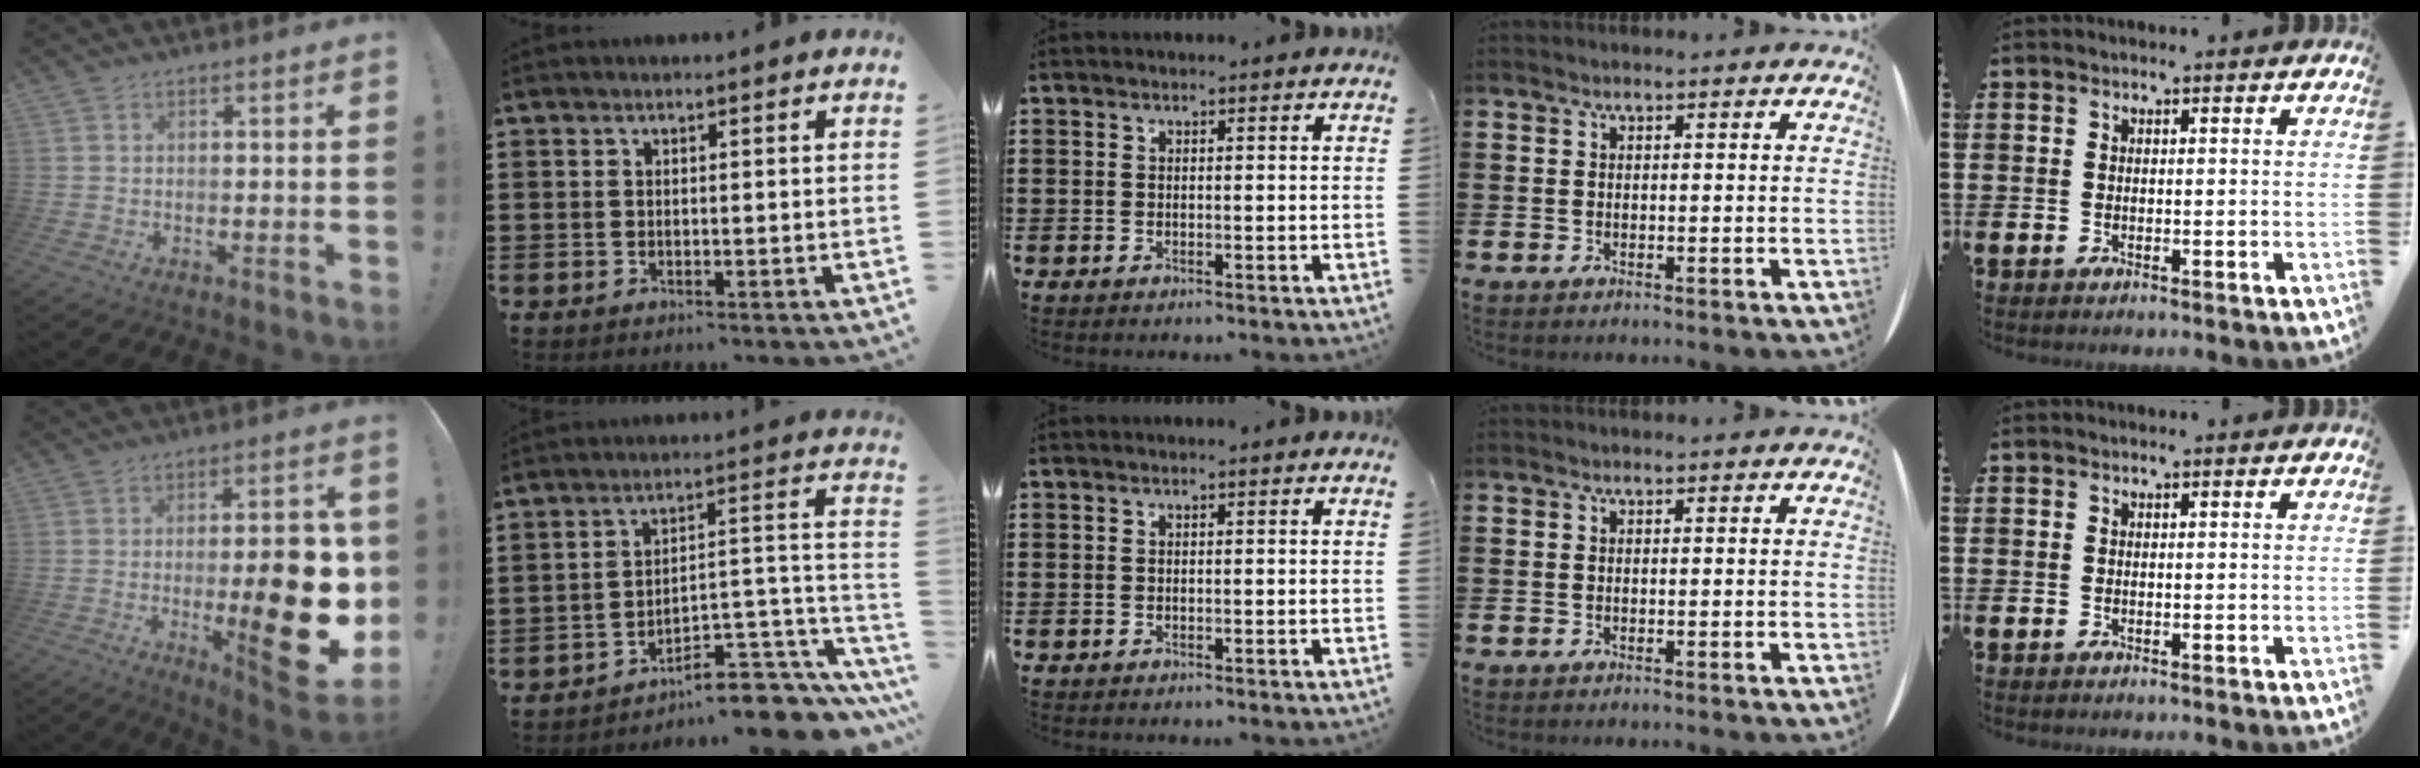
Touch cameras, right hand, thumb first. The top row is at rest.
{"thumb": {"total": 23.2, "force": [-2.8, 7.3, 21.9], "torque": [-0.287, -0.006, -0.029]}, "index": {"total": 8.7, "force": [-6.9, 3.0, 4.3], "torque": [-0.043, 0.011, -0.129]}}